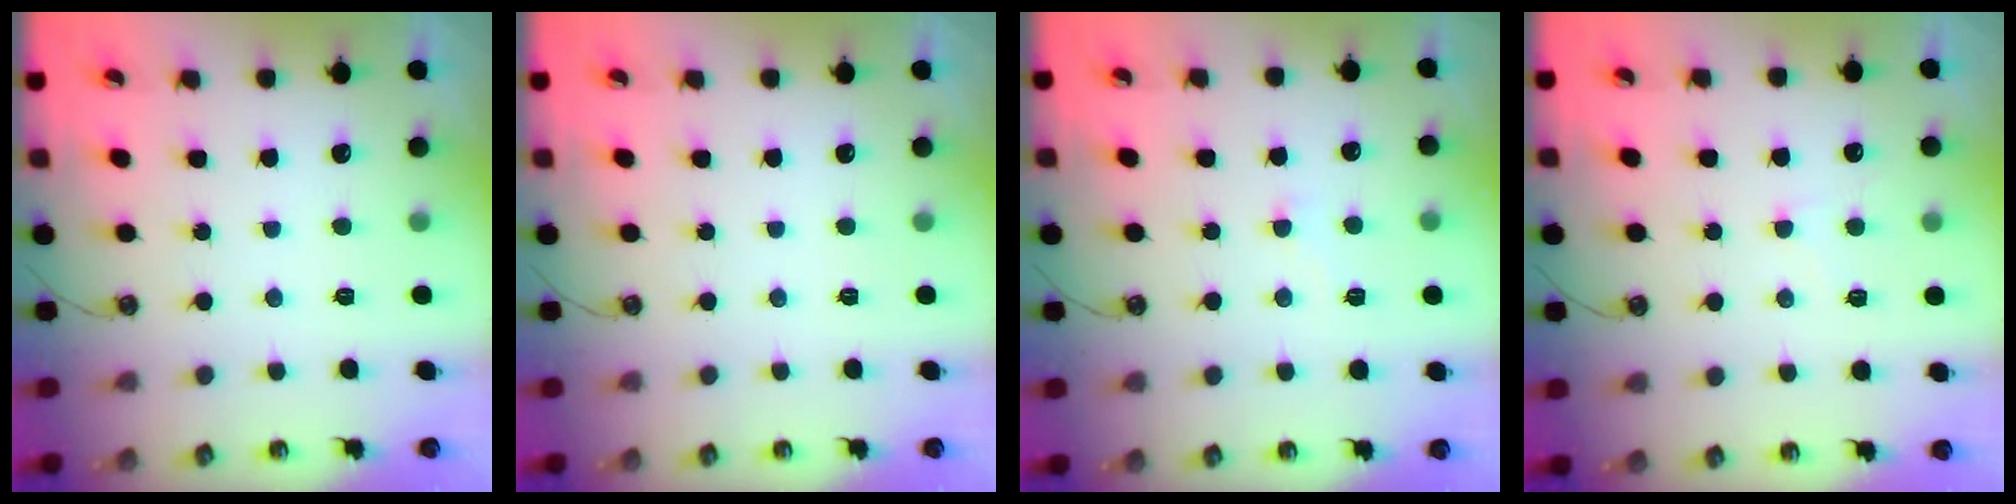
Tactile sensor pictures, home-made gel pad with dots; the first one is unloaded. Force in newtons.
{"total": 0.0}
{"total": 2.4, "press": 2.3, "slide": 0.7}
{"total": 5.0, "press": 5.0, "slide": 0.5}